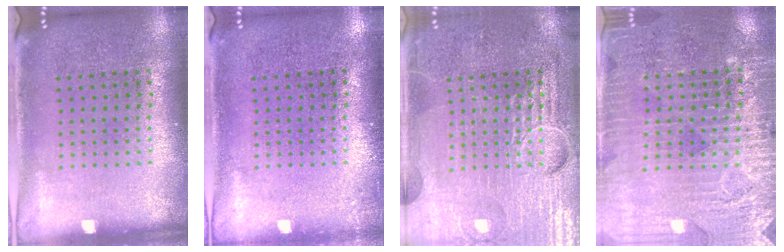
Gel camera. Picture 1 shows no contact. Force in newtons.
{"total": 0.7, "press": 0.7, "slide": 0.2}
{"total": 6.9, "press": 6.9, "slide": 0.9}
{"total": 3.3, "press": 3.1, "slide": 1.2}